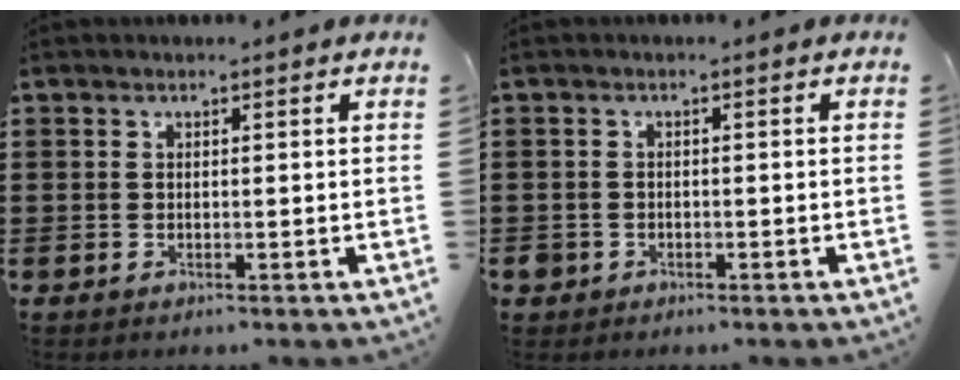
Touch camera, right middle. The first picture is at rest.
{"total": 1.2, "force": [-0.7, 0.9, 0.1], "torque": [-0.006, 0.003, -0.018]}